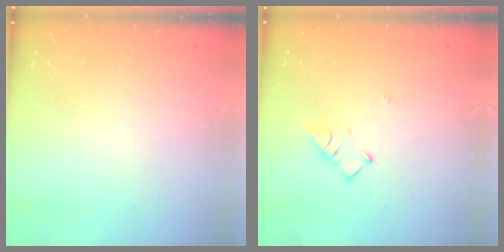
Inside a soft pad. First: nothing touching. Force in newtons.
{"total": 3.6, "press": 3.5, "slide": 0.4}